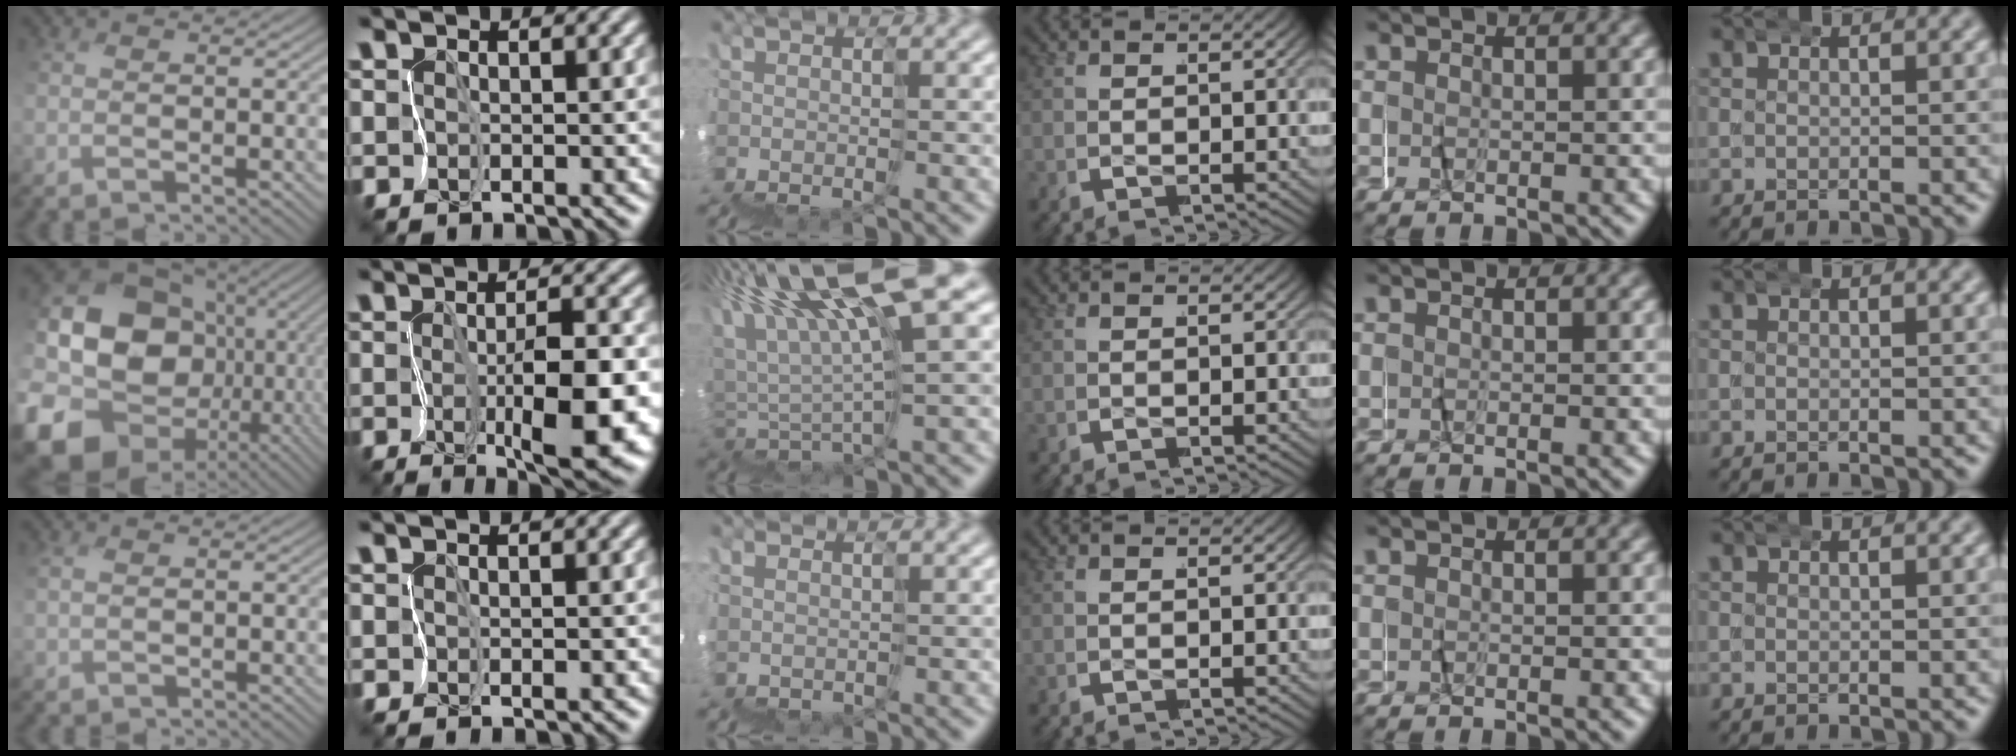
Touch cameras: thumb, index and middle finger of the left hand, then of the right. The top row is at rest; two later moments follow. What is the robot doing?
{"motion": "wrap", "object": "masking tape"}